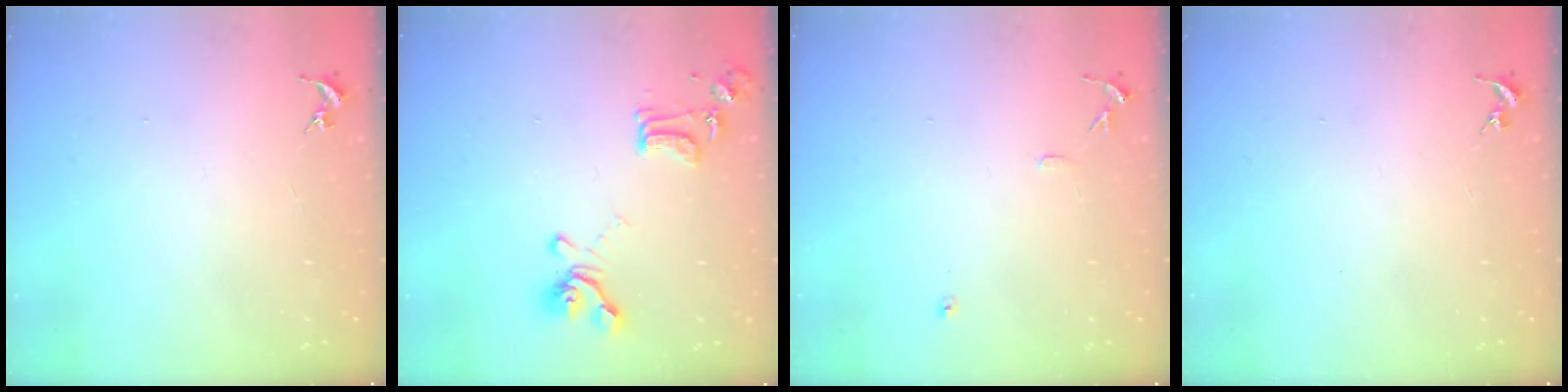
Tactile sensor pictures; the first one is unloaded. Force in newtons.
{"total": 12.6, "press": 12.5, "slide": 1.0}
{"total": 6.1, "press": 6.0, "slide": 0.6}
{"total": 0.0}